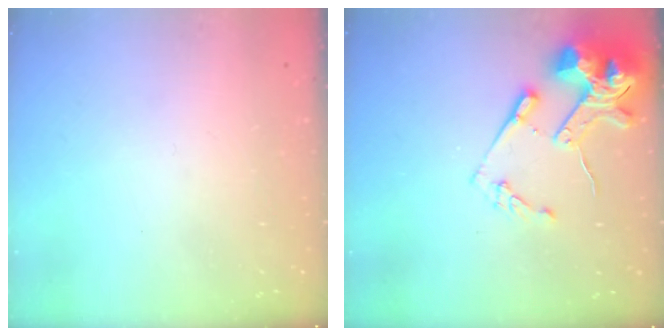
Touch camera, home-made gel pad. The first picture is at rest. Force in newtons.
{"total": 15.3, "press": 15.2, "slide": 2.0}